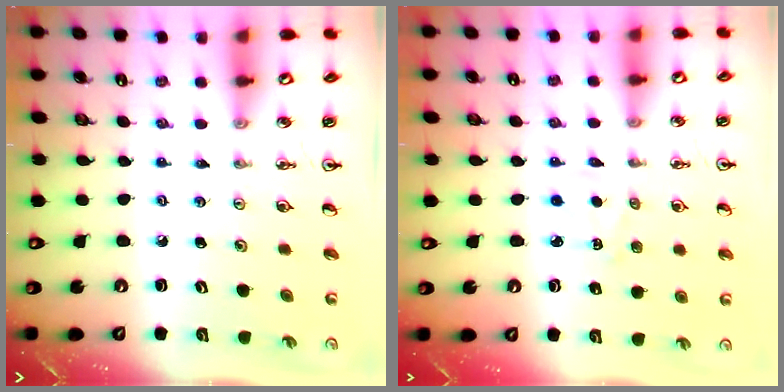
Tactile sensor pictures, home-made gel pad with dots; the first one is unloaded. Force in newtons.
{"total": 3.4, "press": 3.3, "slide": 0.4}